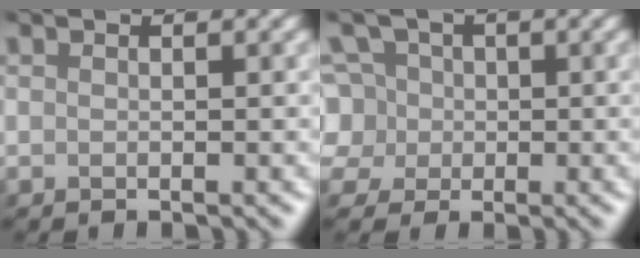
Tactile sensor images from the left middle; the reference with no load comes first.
{"total": 6.7, "force": [-1.3, 6.4, 1.6], "torque": [-0.048, 0.028, -0.046]}